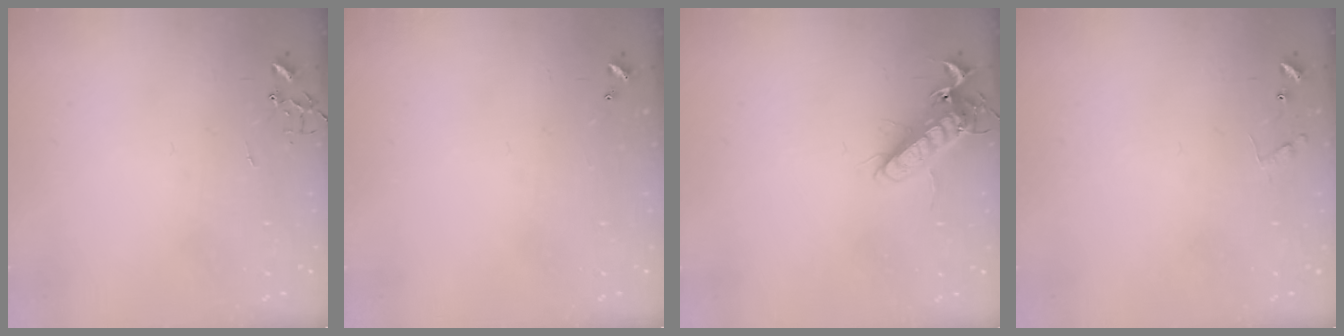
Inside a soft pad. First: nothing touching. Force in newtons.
{"total": 0.0}
{"total": 13.3, "press": 13.2, "slide": 1.8}
{"total": 7.7, "press": 7.7, "slide": 0.3}